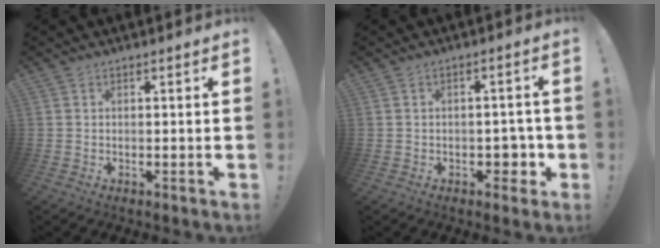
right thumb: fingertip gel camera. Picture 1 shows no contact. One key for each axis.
{"total": 5.3, "fx": -1.3, "fy": 4.1, "fz": 3.1, "tx": -0.024, "ty": 0.004, "tz": -0.020}